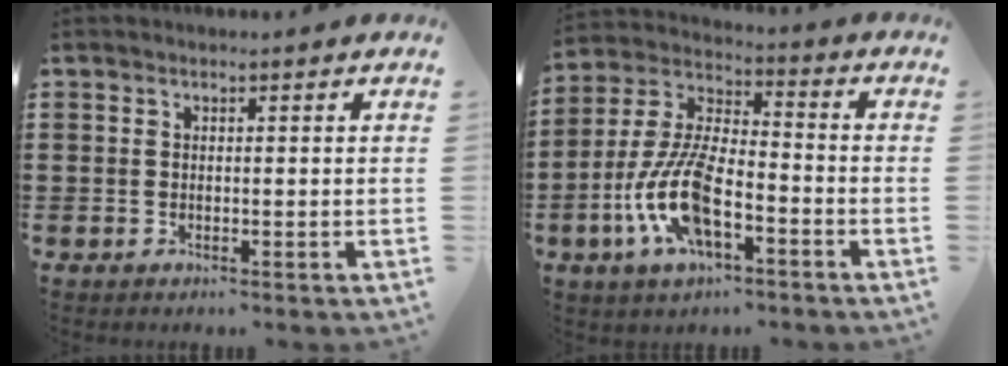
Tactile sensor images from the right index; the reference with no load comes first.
{"total": 11.7, "force": [-4.6, 4.8, 9.7], "torque": [-0.235, -0.010, -0.092]}